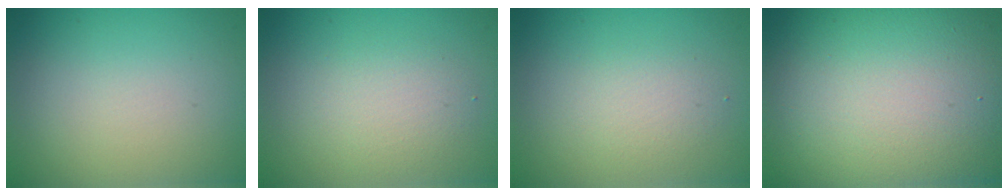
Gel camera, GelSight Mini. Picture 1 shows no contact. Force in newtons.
{"total": 2.4, "press": 2.4, "slide": 0.0}
{"total": 1.9, "press": 1.9, "slide": 0.0}
{"total": 16.5, "press": 16.5, "slide": 0.3}